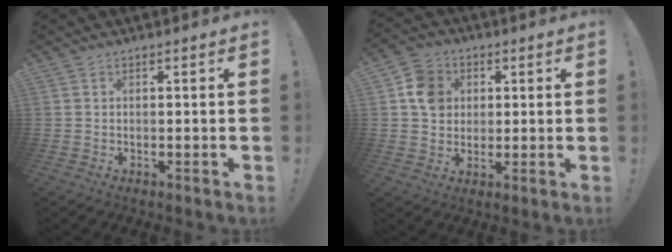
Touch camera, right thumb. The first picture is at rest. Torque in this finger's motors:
{"motor_torque": [0.04, 0.06, 0.48, 0.28, 0.01]}